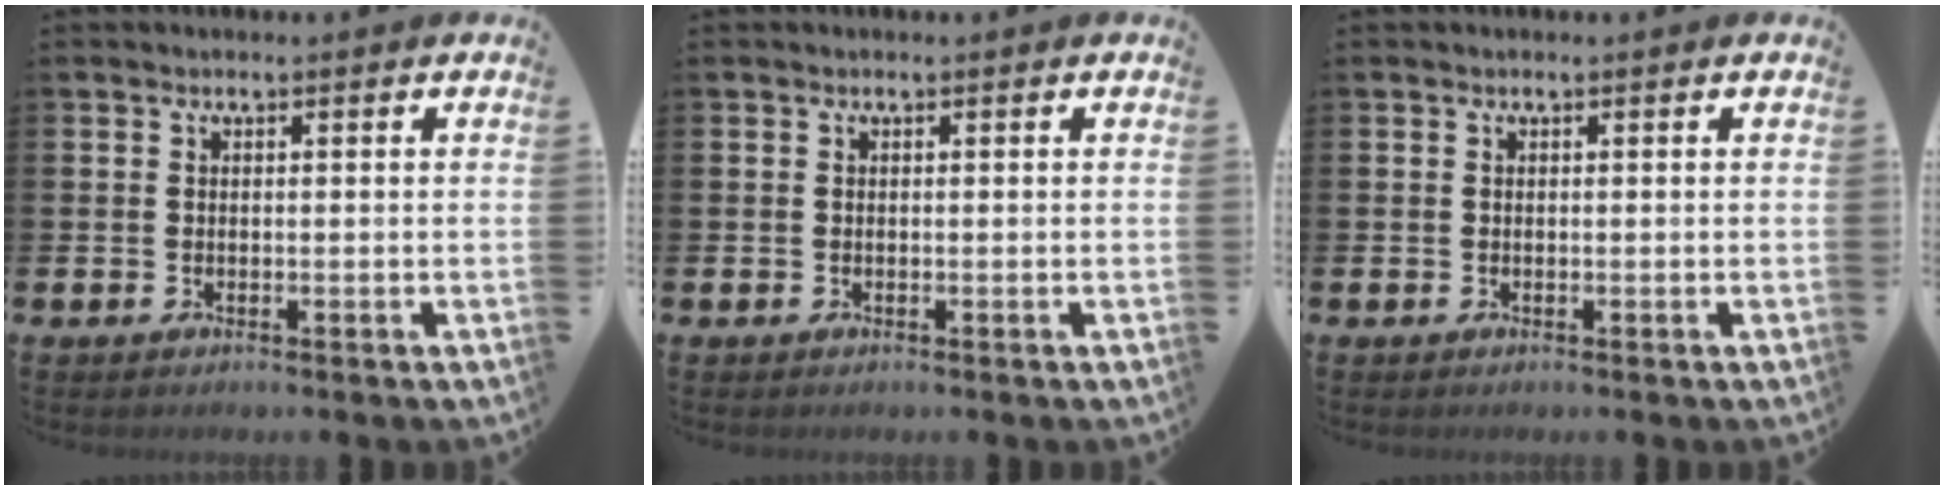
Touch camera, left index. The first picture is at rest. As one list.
[{"total": 0.0}, {"total": 0.0}]